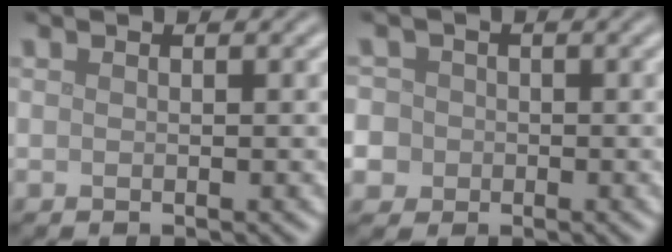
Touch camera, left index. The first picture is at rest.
{"total": 7.4, "force": [-1.4, 6.9, 2.2], "torque": [-0.052, 0.012, -0.064]}